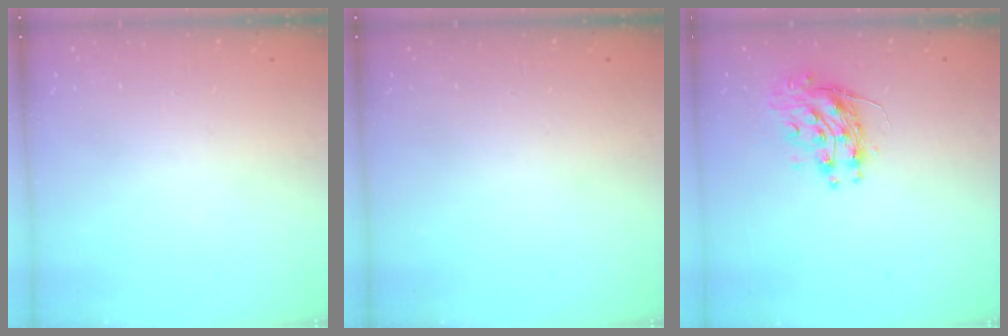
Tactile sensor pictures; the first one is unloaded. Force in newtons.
{"total": 0.0}
{"total": 10.9, "press": 10.8, "slide": 0.8}